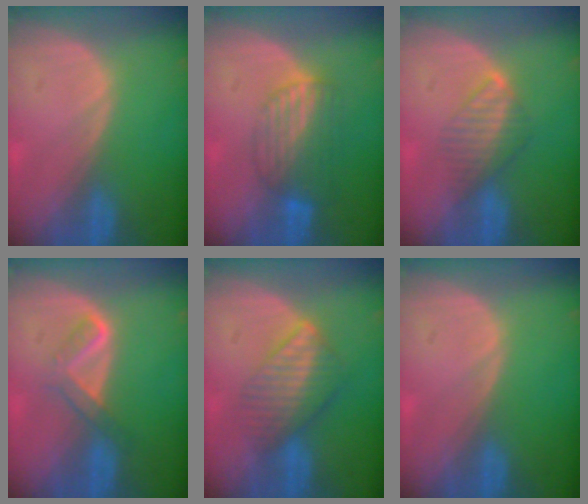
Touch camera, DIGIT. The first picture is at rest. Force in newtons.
{"total": 6.8, "press": 6.0, "slide": 3.2}
{"total": 4.1, "press": 4.1, "slide": 0.8}
{"total": 3.7, "press": 3.7, "slide": 0.6}
{"total": 6.5, "press": 6.1, "slide": 2.4}
{"total": 0.0}